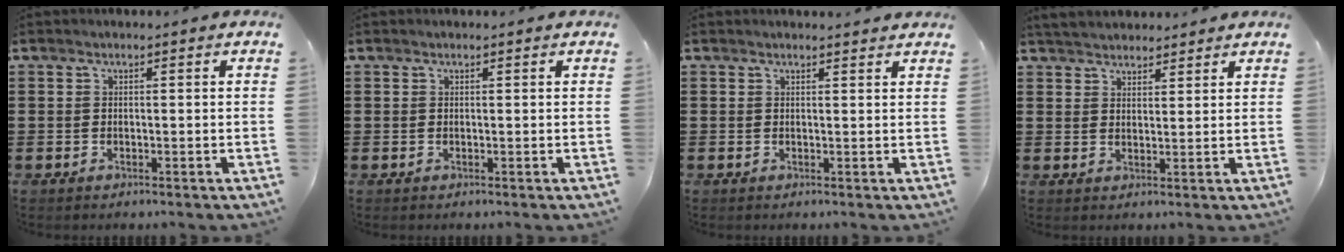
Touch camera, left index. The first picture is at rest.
{"total": 0.0}
{"total": 1.0, "force": [1.0, 0.3, -0.1], "torque": [-0.001, 0.001, 0.020]}
{"total": 3.4, "force": [3.2, 0.9, 0.0], "torque": [-0.013, 0.000, 0.062]}